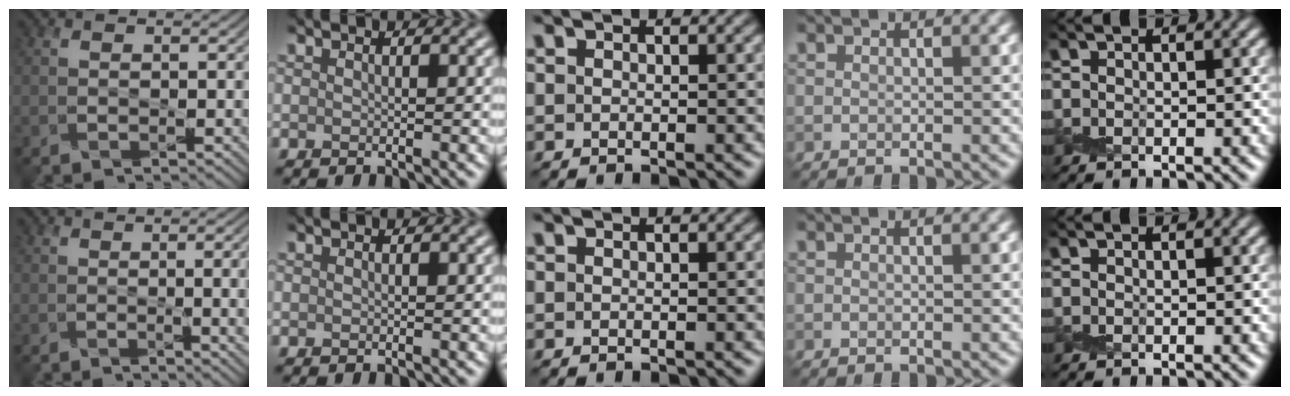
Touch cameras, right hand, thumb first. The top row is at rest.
{"thumb": {"total": 9.5, "force": [-0.7, 3.7, 8.7], "torque": [-0.070, 0.005, -0.001]}}